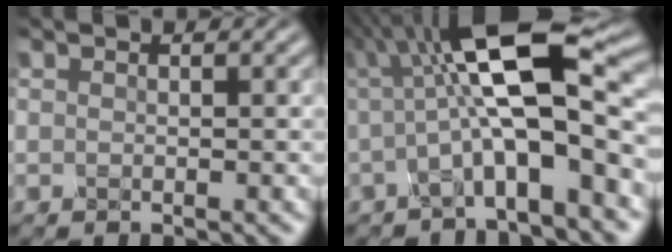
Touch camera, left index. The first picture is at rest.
{"total": 10.6, "force": [0.8, 3.0, 10.1], "torque": [-0.161, 0.016, 0.005]}